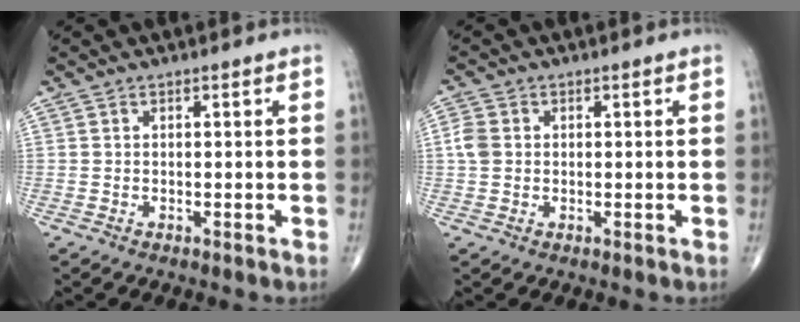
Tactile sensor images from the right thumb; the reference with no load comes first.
{"total": 3.3, "force": [0.2, 2.7, 1.8], "torque": [-0.041, 0.006, 0.001]}